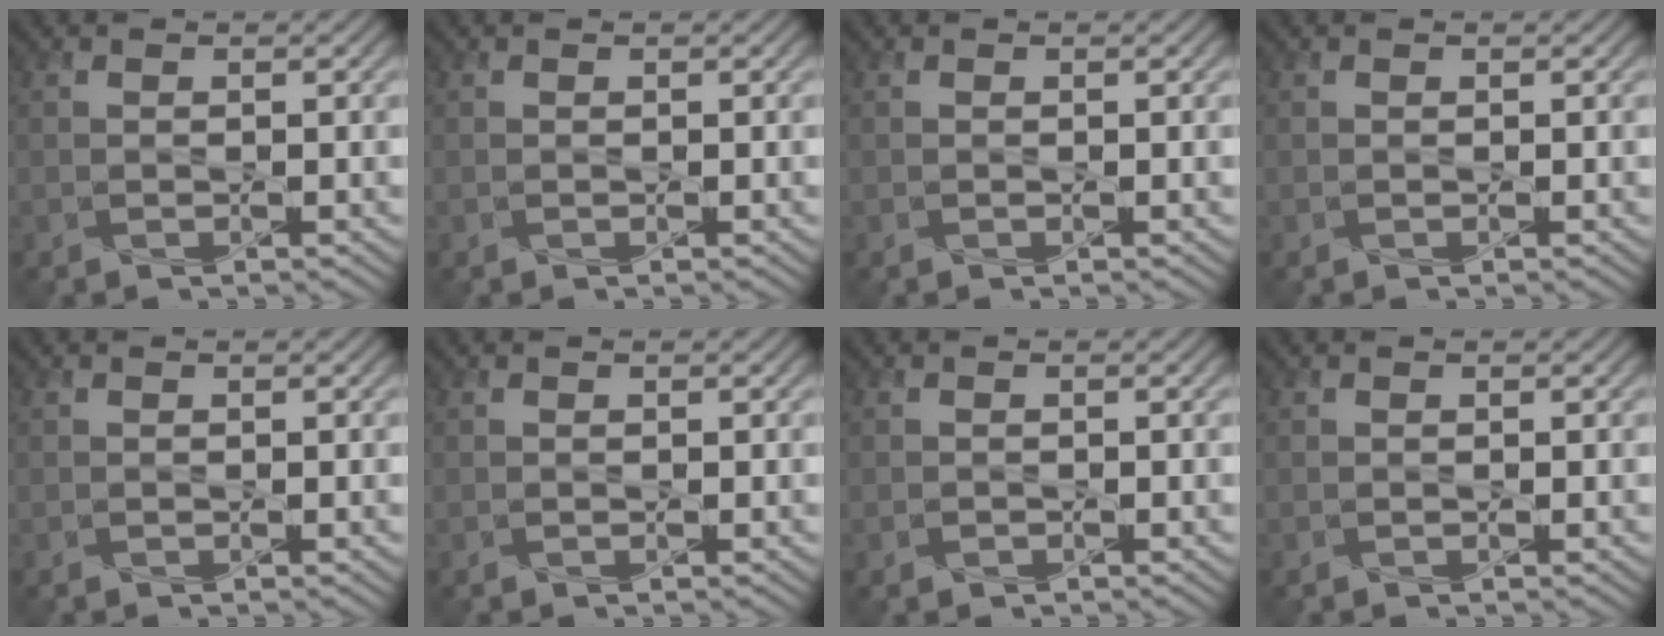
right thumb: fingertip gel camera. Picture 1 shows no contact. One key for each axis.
{"total": 0.0}
{"total": 0.0}
{"total": 0.0}
{"total": 0.0}
{"total": 0.0}
{"total": 0.6, "fx": -0.3, "fy": 0.4, "fz": 0.2, "tx": -0.003, "ty": -0.004, "tz": -0.006}
{"total": 0.0}